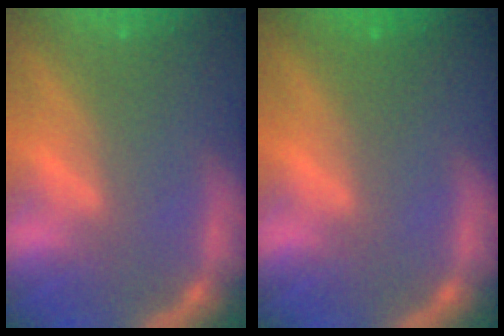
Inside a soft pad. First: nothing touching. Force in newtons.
{"total": 0.9}